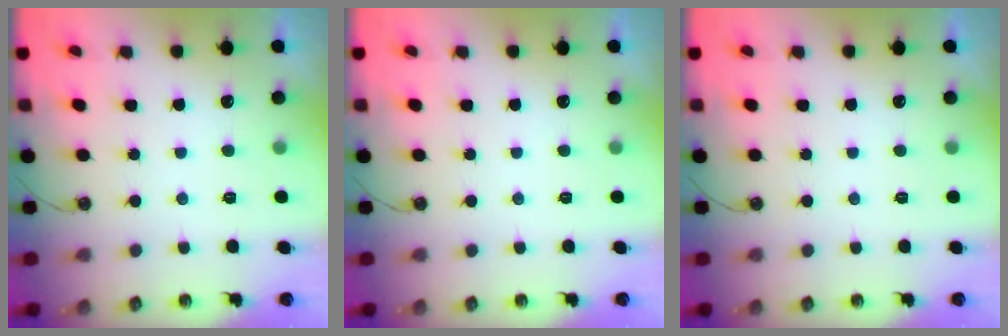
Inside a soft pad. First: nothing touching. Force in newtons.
{"total": 0.0}
{"total": 0.0}